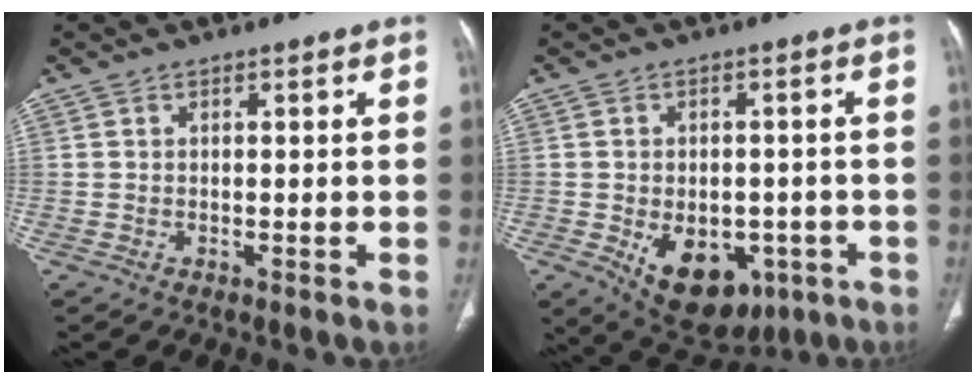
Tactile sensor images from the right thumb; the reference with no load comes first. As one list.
[{"total": 13.2, "force": [-4.9, 8.6, 8.6], "torque": [-0.099, 0.009, -0.051]}]